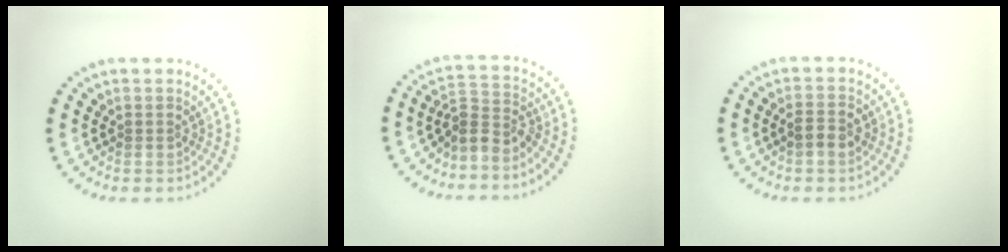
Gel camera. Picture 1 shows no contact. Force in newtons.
{"total": 2.8, "press": 2.0, "slide": 1.9}
{"total": 2.0, "press": 2.0, "slide": 0.2}